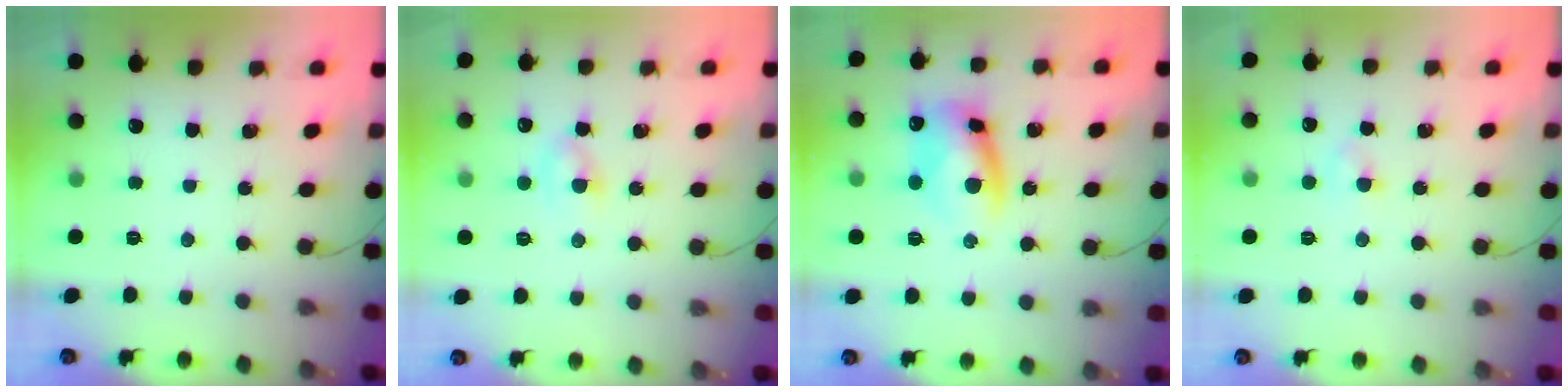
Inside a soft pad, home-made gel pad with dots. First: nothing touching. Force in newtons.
{"total": 2.2, "press": 2.1, "slide": 0.9}
{"total": 9.4, "press": 9.3, "slide": 1.2}
{"total": 2.0, "press": 1.8, "slide": 0.9}